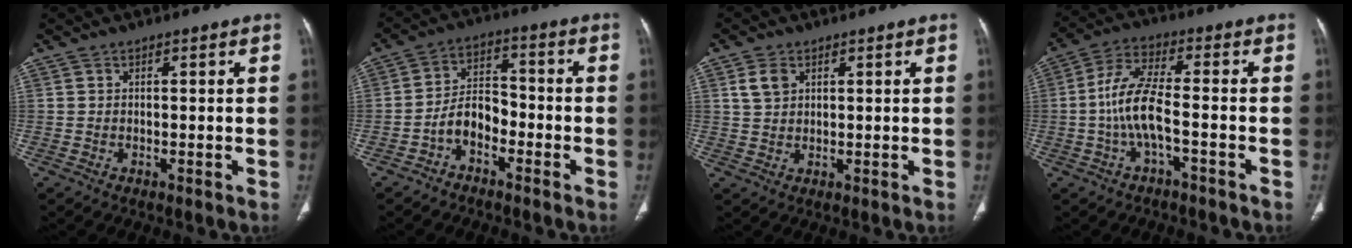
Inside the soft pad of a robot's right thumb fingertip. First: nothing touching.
{"total": 6.6, "force": [-3.2, 4.0, 4.0], "torque": [-0.059, 0.040, -0.068]}
{"total": 3.7, "force": [1.6, 2.6, 2.1], "torque": [-0.034, -0.001, 0.036]}
{"total": 8.9, "force": [-2.2, 3.0, 8.1], "torque": [-0.180, 0.033, -0.044]}